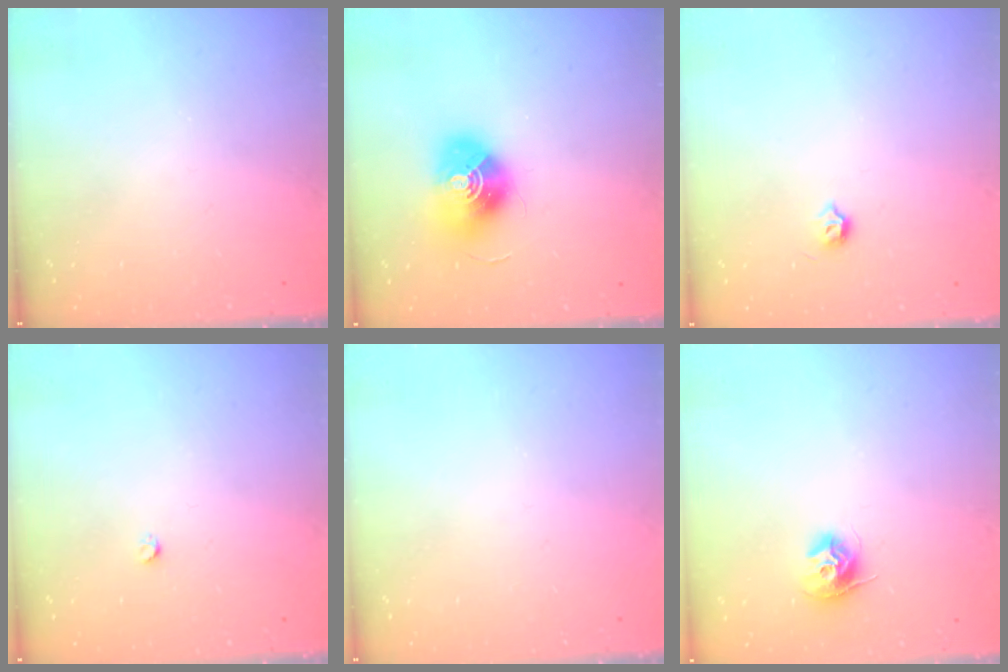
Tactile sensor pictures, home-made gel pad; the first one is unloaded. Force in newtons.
{"total": 14.4, "press": 14.4, "slide": 0.5}
{"total": 3.7, "press": 3.6, "slide": 0.6}
{"total": 2.4, "press": 2.4, "slide": 0.3}
{"total": 0.0}
{"total": 9.7, "press": 9.7, "slide": 0.5}